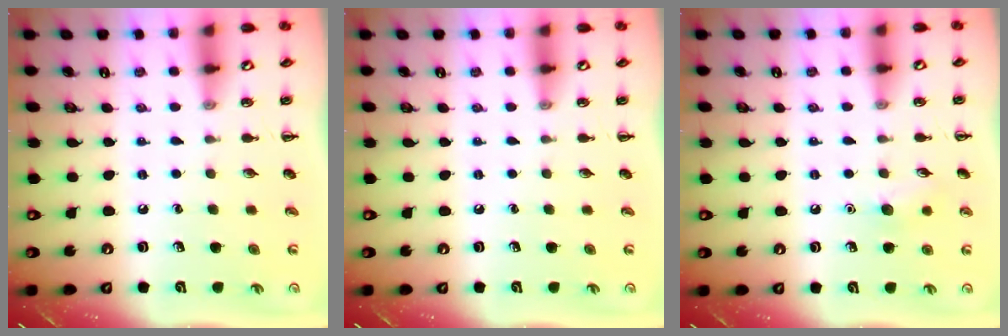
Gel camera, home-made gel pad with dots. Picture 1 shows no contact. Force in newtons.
{"total": 0.0}
{"total": 7.3, "press": 7.0, "slide": 2.0}